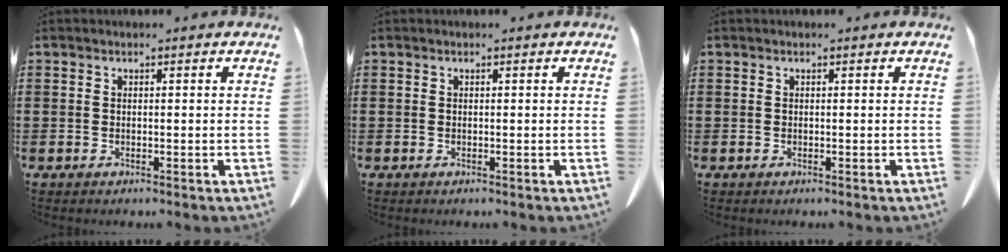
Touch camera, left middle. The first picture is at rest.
{"total": 0.0}
{"total": 0.0}